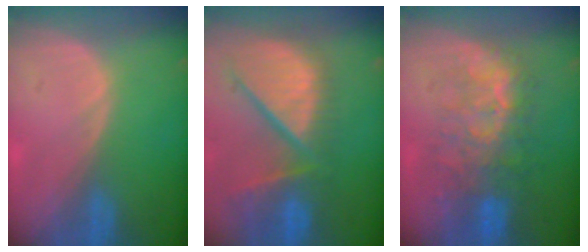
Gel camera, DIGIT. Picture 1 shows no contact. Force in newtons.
{"total": 12.6, "press": 10.7, "slide": 6.7}
{"total": 9.1, "press": 8.5, "slide": 3.1}